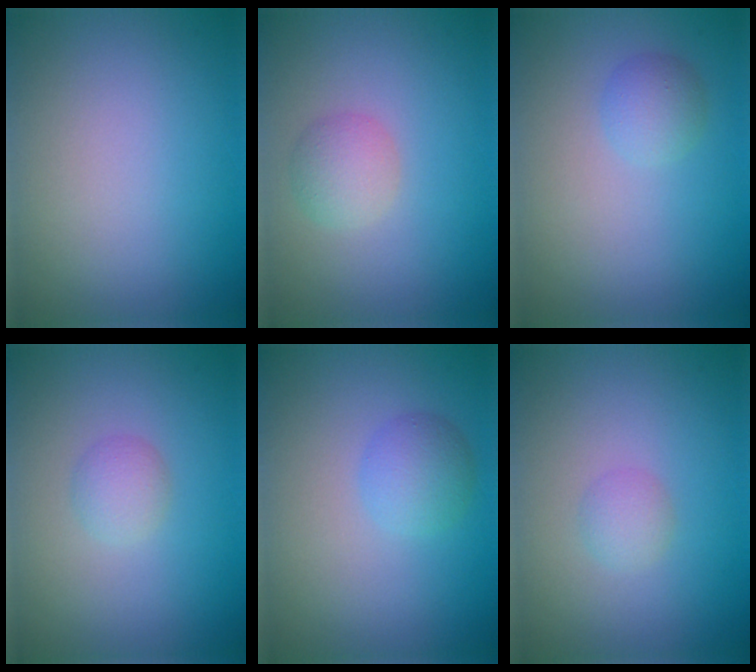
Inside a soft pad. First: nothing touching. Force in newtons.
{"total": 2.1, "press": 2.1, "slide": 0.0}
{"total": 1.8, "press": 1.8, "slide": 0.0}
{"total": 1.5, "press": 1.5, "slide": 0.1}
{"total": 2.4, "press": 2.4, "slide": 0.1}
{"total": 1.3, "press": 1.3, "slide": 0.1}